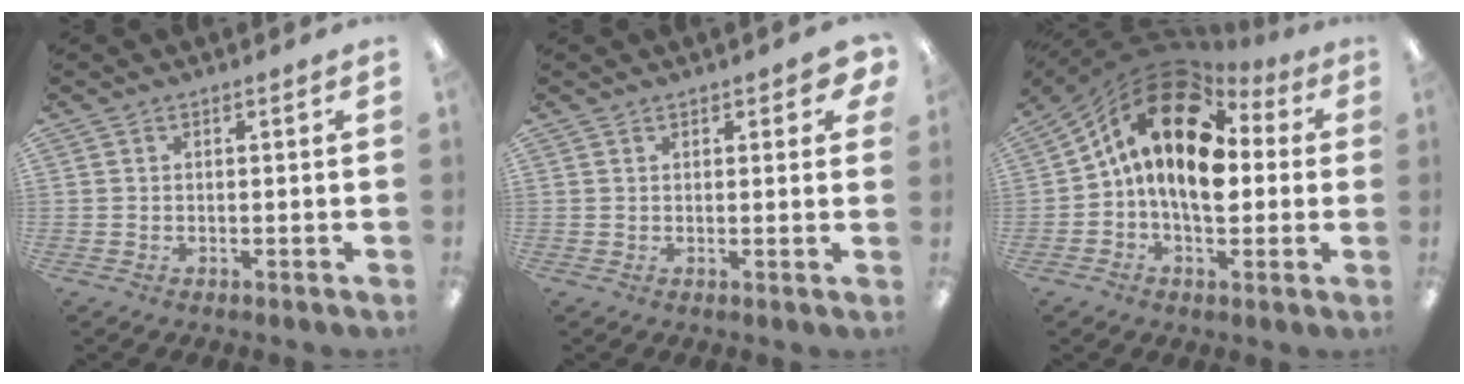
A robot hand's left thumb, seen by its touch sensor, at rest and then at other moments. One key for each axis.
{"total": 3.1, "fx": 2.0, "fy": 1.4, "fz": 1.9, "tx": -0.016, "ty": -0.007, "tz": 0.032}
{"total": 17.8, "fx": 3.8, "fy": 10.9, "fz": 13.6, "tx": -0.282, "ty": -0.011, "tz": 0.059}